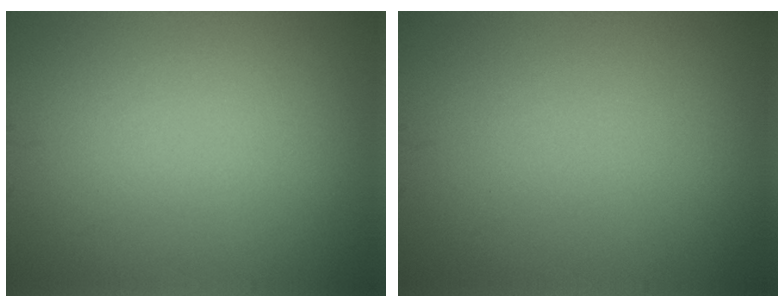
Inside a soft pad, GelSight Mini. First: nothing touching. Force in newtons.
{"total": 0.0}